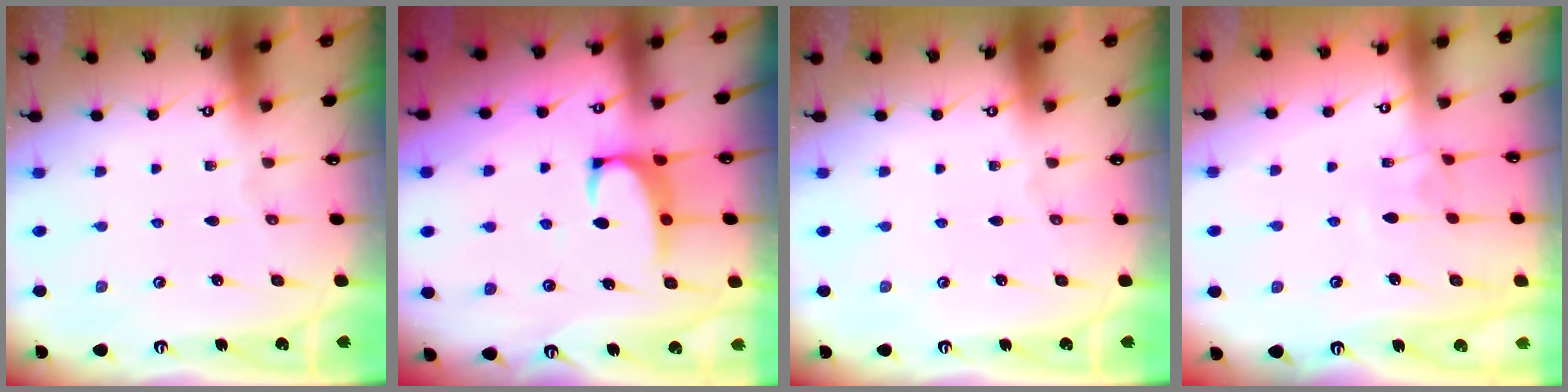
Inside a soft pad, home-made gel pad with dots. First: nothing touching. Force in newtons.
{"total": 2.7, "press": 2.5, "slide": 1.0}
{"total": 0.0}
{"total": 2.7, "press": 2.7, "slide": 0.4}